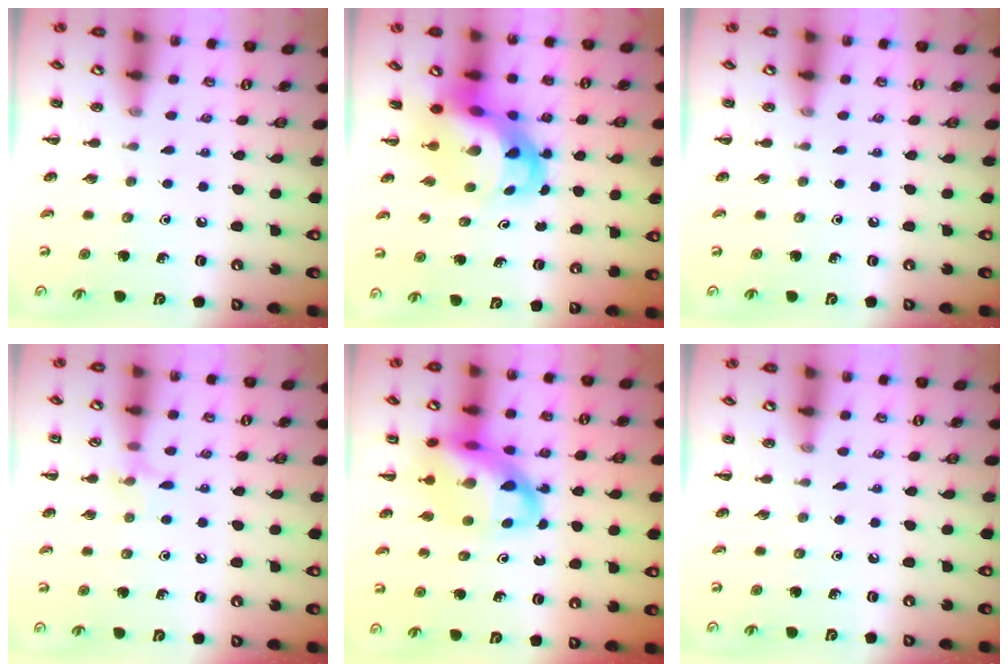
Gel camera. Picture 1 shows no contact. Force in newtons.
{"total": 7.8, "press": 7.5, "slide": 2.2}
{"total": 0.0}
{"total": 6.4, "press": 6.0, "slide": 2.0}
{"total": 15.9, "press": 15.4, "slide": 3.9}
{"total": 0.0}